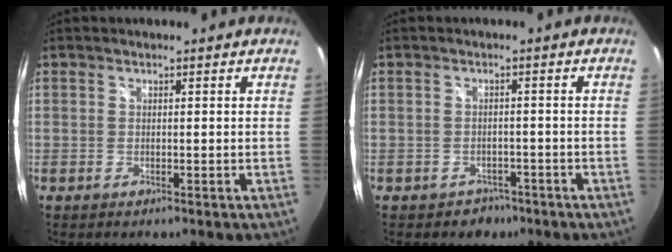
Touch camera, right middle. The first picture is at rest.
{"total": 3.4, "force": [-2.2, 2.6, 0.4], "torque": [-0.014, 0.003, -0.027]}